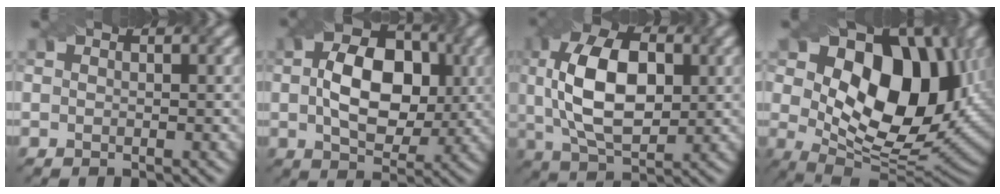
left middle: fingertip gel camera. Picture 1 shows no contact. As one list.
[{"total": 7.5, "force": [-0.4, 4.9, 5.6], "torque": [-0.107, 0.019, 0.002]}, {"total": 8.9, "force": [0.1, 5.0, 7.3], "torque": [-0.163, 0.022, 0.012]}, {"total": 12.6, "force": [3.1, 7.7, 9.5], "torque": [-0.143, 0.010, 0.067]}]